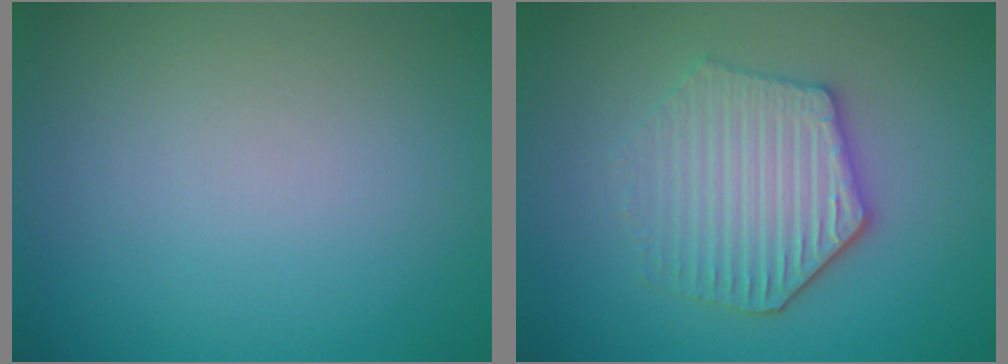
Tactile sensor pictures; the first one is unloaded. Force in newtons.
{"total": 4.7, "press": 4.1, "slide": 2.2}